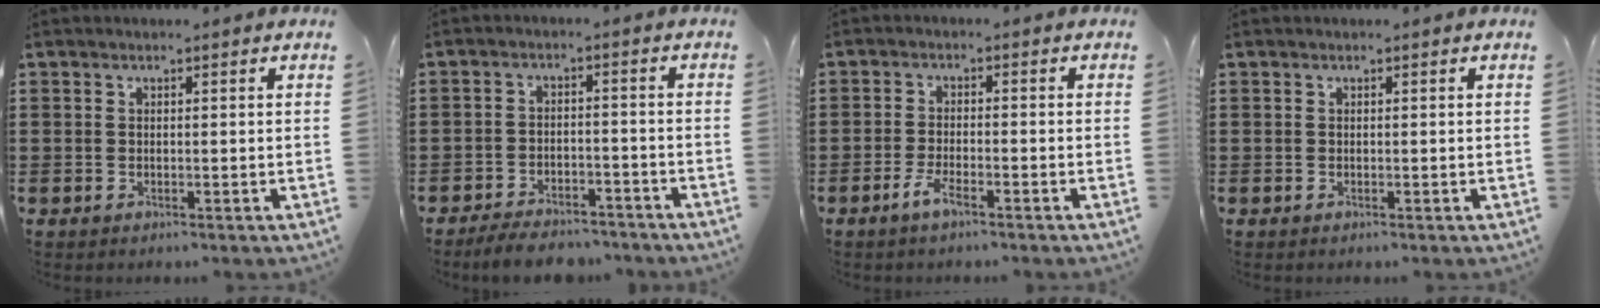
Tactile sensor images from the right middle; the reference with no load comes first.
{"total": 4.5, "force": [-4.3, 0.8, 0.8], "torque": [-0.015, 0.005, -0.086]}
{"total": 3.2, "force": [-2.0, 0.5, 2.4], "torque": [-0.055, -0.003, -0.040]}
{"total": 0.0}